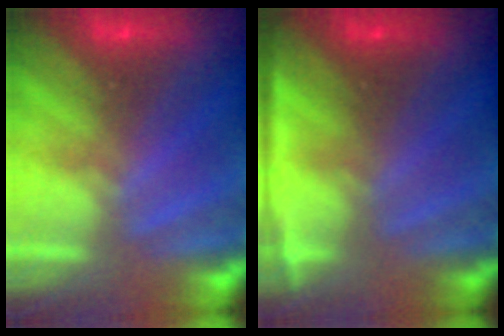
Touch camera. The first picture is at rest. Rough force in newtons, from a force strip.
{"total": 3.7}